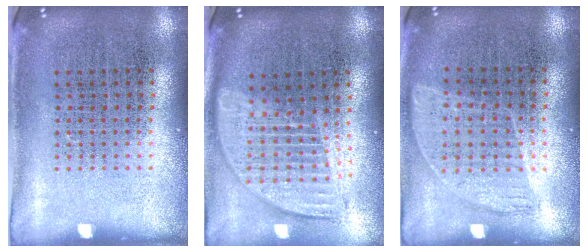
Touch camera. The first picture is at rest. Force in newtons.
{"total": 1.8, "press": 1.5, "slide": 0.9}
{"total": 0.9, "press": 0.8, "slide": 0.5}